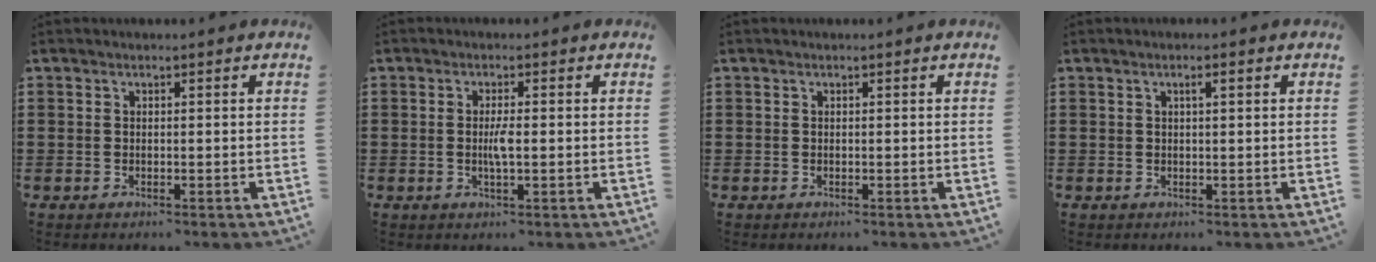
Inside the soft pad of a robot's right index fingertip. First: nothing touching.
{"total": 2.6, "force": [-0.3, 0.4, 2.6], "torque": [-0.056, -0.004, -0.009]}
{"total": 0.0}
{"total": 1.3, "force": [0.4, 0.2, 1.2], "torque": [-0.023, 0.002, 0.006]}